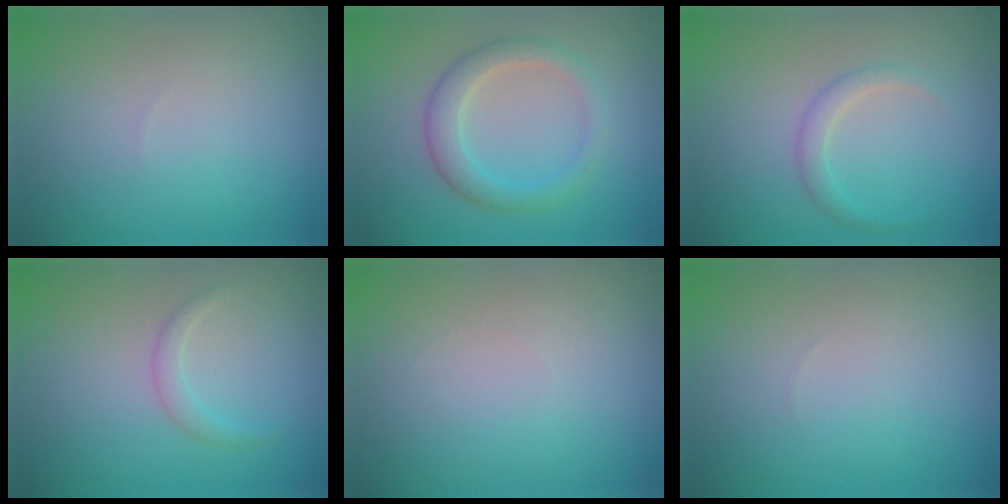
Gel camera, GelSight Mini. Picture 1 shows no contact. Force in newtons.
{"total": 3.3, "press": 3.3, "slide": 0.2}
{"total": 1.6, "press": 1.5, "slide": 0.2}
{"total": 1.2, "press": 1.2, "slide": 0.1}
{"total": 0.0}
{"total": 0.0}